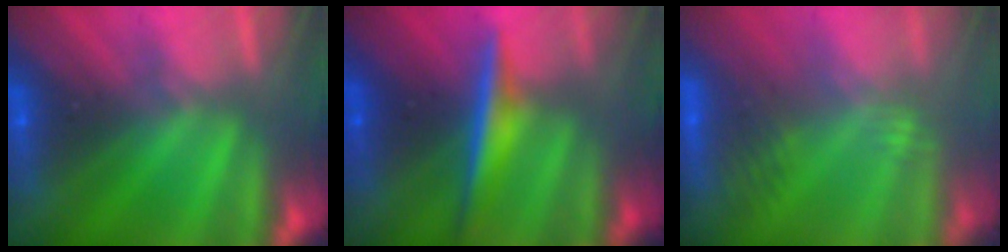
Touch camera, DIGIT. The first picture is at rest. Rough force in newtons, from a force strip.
{"total": 3.9}
{"total": 2.7}